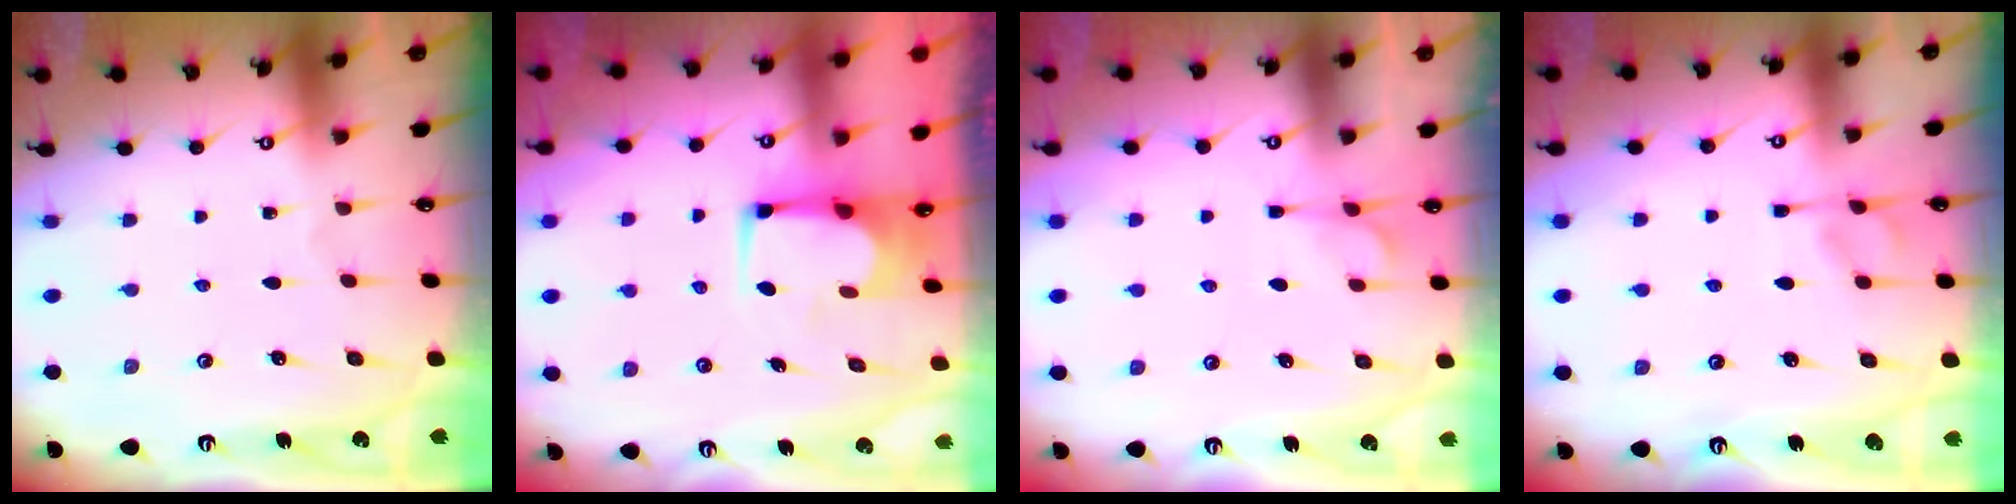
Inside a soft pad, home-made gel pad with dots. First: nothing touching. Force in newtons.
{"total": 2.9, "press": 2.9, "slide": 0.2}
{"total": 1.1, "press": 0.1, "slide": 1.1}
{"total": 5.4, "press": 5.3, "slide": 0.7}